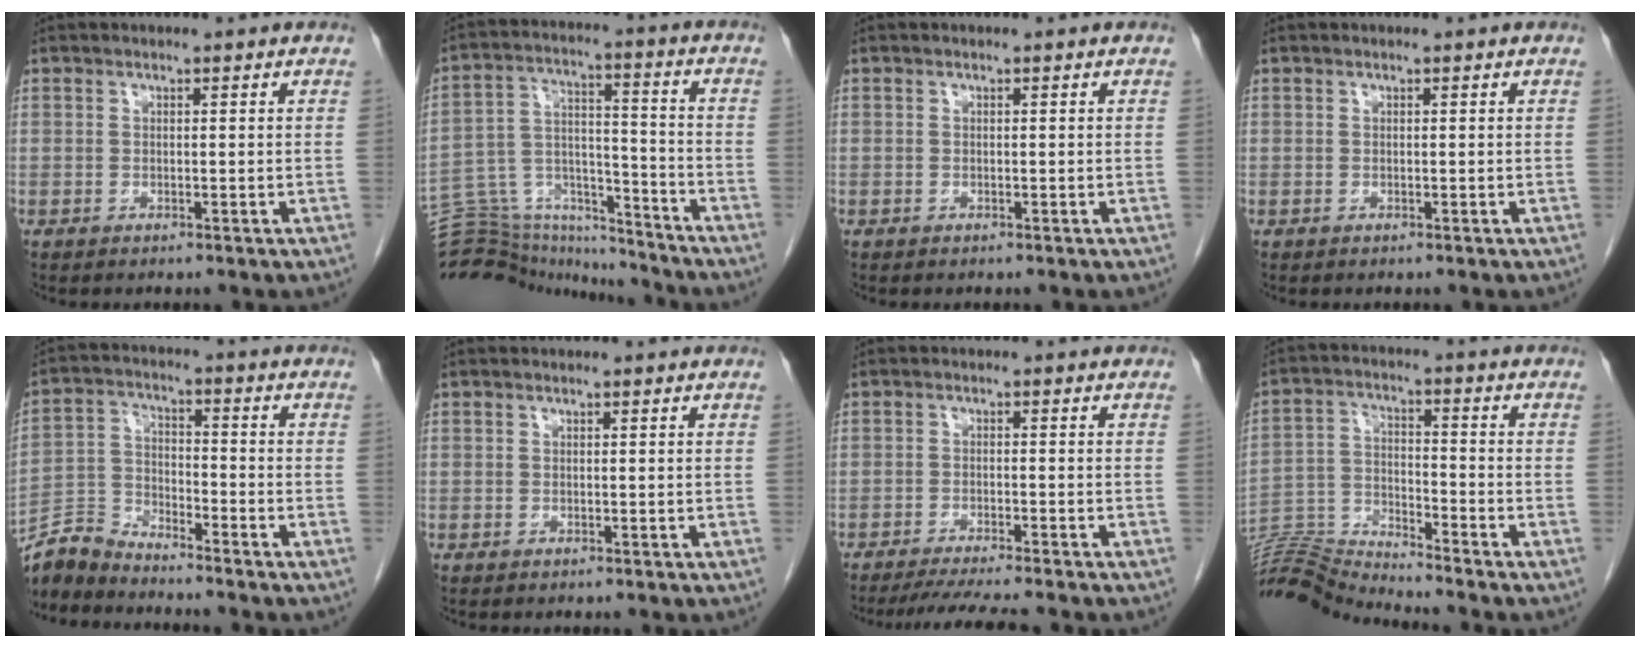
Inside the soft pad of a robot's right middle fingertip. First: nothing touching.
{"total": 19.2, "force": [-18.4, 4.2, 3.7], "torque": [-0.095, 0.039, -0.291]}
{"total": 0.0}
{"total": 0.0}
{"total": 6.6, "force": [-6.6, 0.6, 0.3], "torque": [-0.013, 0.001, -0.131]}
{"total": 0.0}
{"total": 7.9, "force": [-7.1, -0.5, 3.6], "torque": [-0.044, -0.017, -0.111]}
{"total": 10.5, "force": [-10.3, -2.2, 0.2], "torque": [-0.010, 0.018, -0.197]}